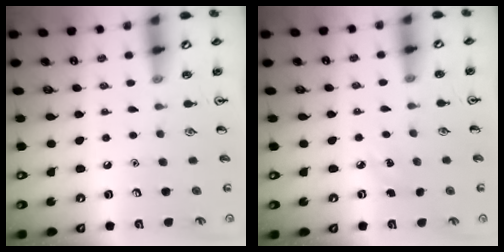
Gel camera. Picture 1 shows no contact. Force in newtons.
{"total": 3.8, "press": 3.6, "slide": 1.3}